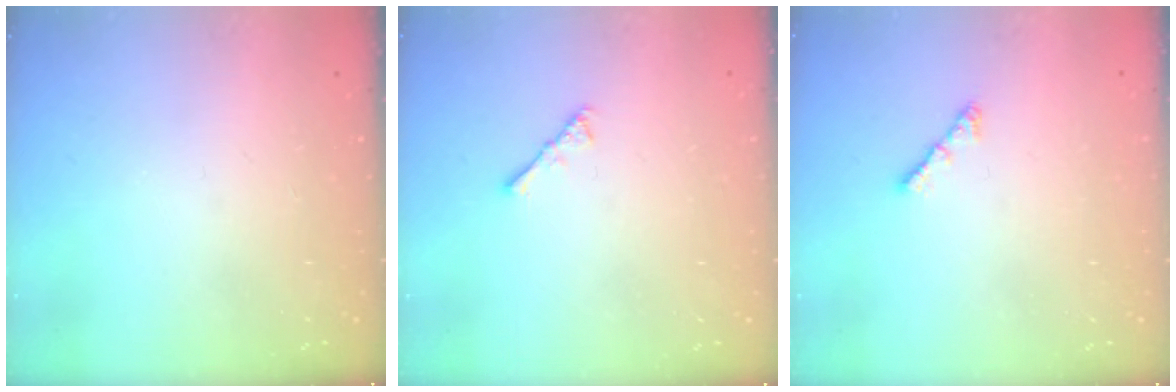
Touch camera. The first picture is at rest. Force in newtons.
{"total": 2.7, "press": 2.7, "slide": 0.6}
{"total": 2.4, "press": 2.3, "slide": 0.6}